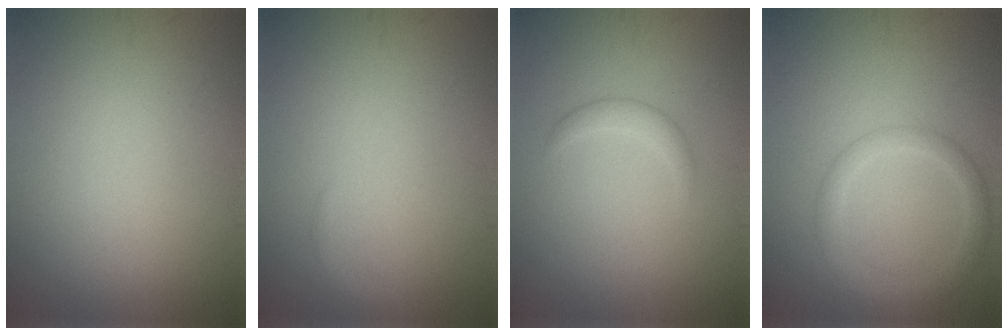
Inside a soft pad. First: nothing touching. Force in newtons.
{"total": 0.8, "press": 0.8, "slide": 0.0}
{"total": 1.4, "press": 1.4, "slide": 0.1}
{"total": 3.0, "press": 3.0, "slide": 0.2}